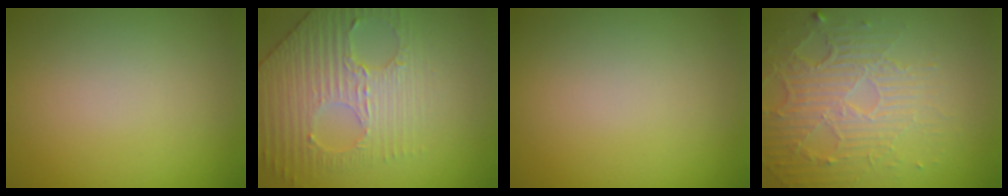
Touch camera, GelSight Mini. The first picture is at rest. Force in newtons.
{"total": 3.9, "press": 3.8, "slide": 0.8}
{"total": 0.0}
{"total": 5.7, "press": 3.4, "slide": 4.6}